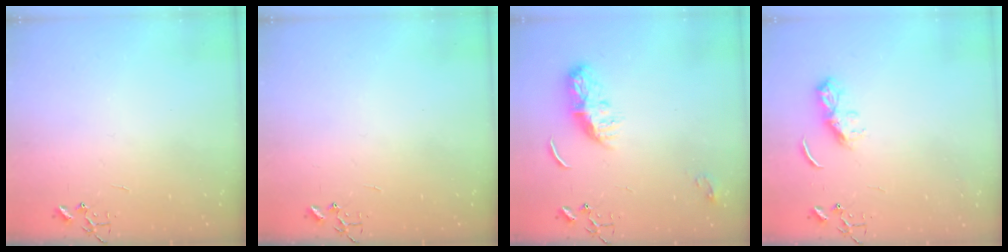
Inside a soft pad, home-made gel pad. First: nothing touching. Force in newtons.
{"total": 0.0}
{"total": 8.9, "press": 8.9, "slide": 0.1}
{"total": 6.7, "press": 6.7, "slide": 0.6}